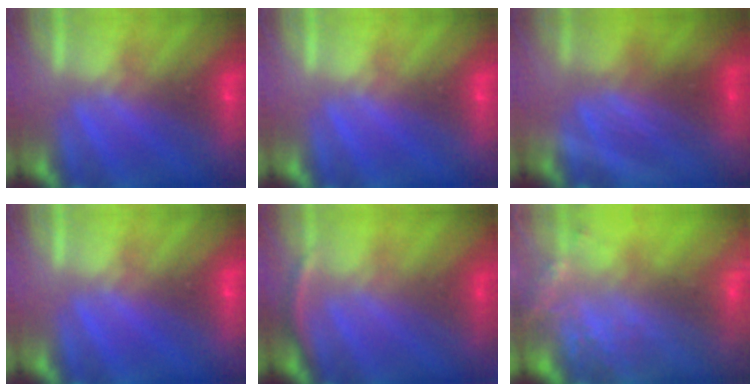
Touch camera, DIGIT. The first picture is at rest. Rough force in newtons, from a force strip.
{"total": 0.0}
{"total": 2.0}
{"total": 0.0}
{"total": 3.1}
{"total": 6.7}